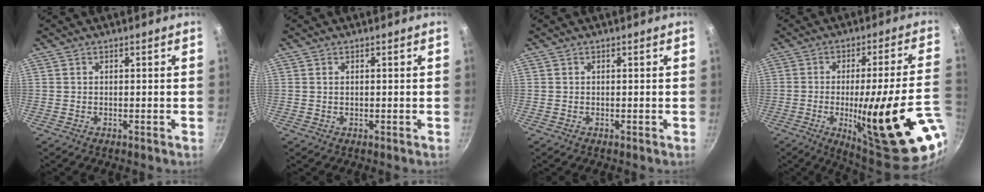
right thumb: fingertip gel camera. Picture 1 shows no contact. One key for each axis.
{"total": 0.6, "fx": 0.2, "fy": 0.4, "fz": 0.4, "tx": -0.006, "ty": 0.002, "tz": 0.004}
{"total": 0.0}
{"total": 25.2, "fx": -6.1, "fy": 4.3, "fz": 24.1, "tx": -0.316, "ty": 0.000, "tz": -0.070}